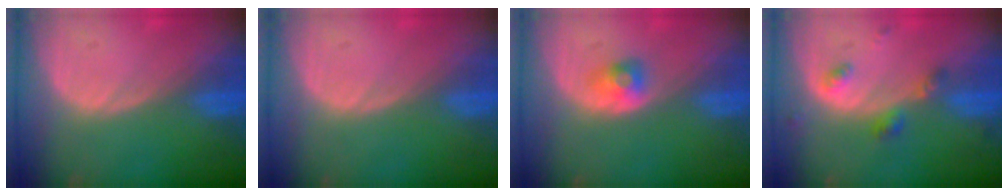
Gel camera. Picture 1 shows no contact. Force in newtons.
{"total": 0.0}
{"total": 2.6, "press": 2.4, "slide": 1.2}
{"total": 3.7, "press": 3.7, "slide": 0.4}